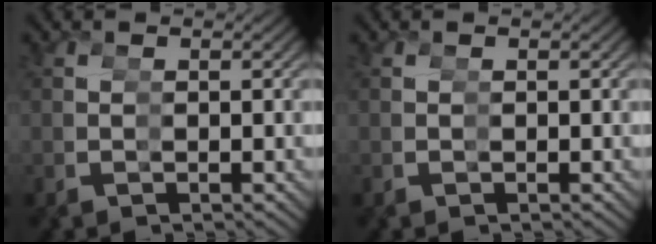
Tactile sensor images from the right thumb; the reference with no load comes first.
{"total": 0.0}